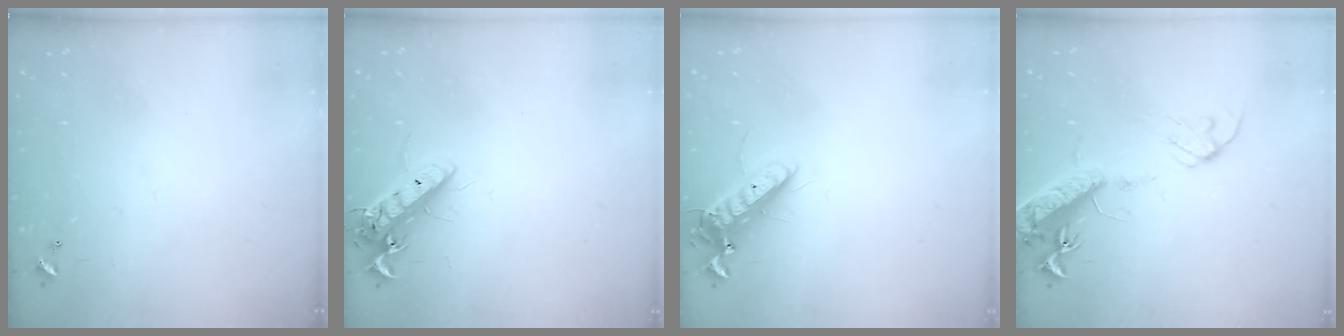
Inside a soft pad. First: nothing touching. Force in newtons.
{"total": 14.8, "press": 14.5, "slide": 2.8}
{"total": 13.1, "press": 12.9, "slide": 2.5}
{"total": 16.1, "press": 15.7, "slide": 3.6}